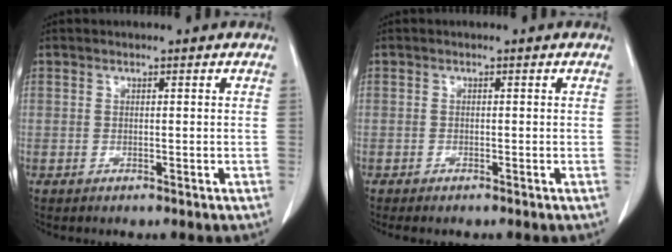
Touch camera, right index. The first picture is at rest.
{"total": 1.0, "force": [-0.9, 0.2, 0.4], "torque": [-0.008, -0.003, -0.012]}